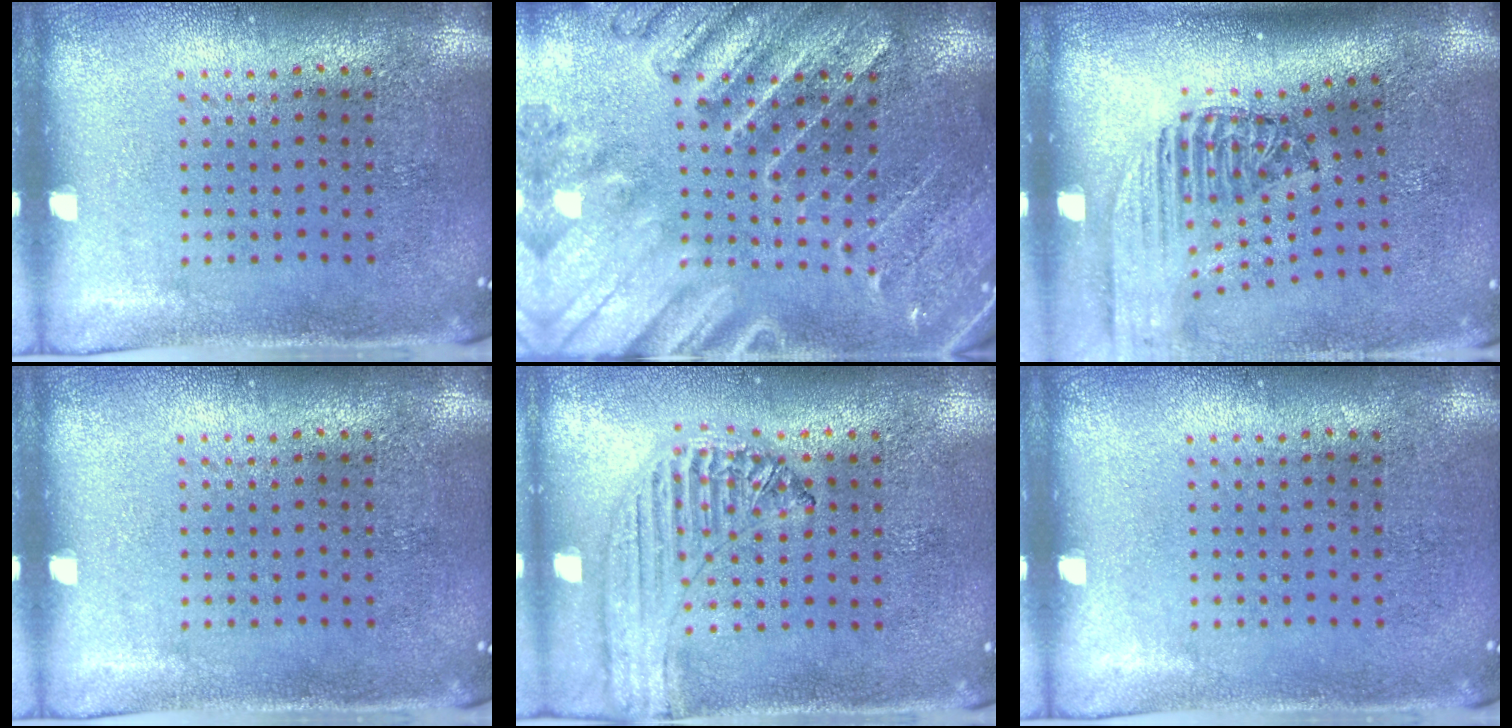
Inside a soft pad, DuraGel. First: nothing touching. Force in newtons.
{"total": 3.0, "press": 2.9, "slide": 0.8}
{"total": 2.4, "press": 1.8, "slide": 1.6}
{"total": 0.0}
{"total": 1.3, "press": 1.3, "slide": 0.2}
{"total": 0.0}